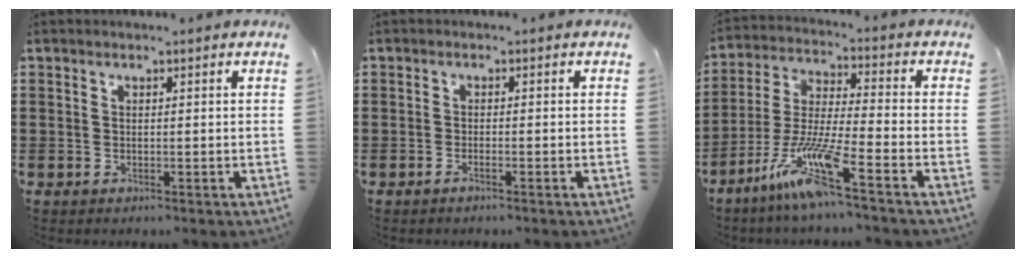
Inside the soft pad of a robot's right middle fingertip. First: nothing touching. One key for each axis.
{"total": 0.9, "fx": -0.6, "fy": 0.0, "fz": 0.6, "tx": -0.011, "ty": -0.003, "tz": -0.010}
{"total": 10.6, "fx": -6.7, "fy": 0.7, "fz": 8.1, "tx": -0.179, "ty": -0.014, "tz": -0.137}